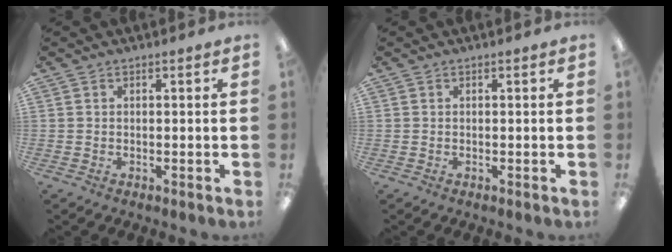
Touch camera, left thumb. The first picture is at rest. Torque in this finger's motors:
{"motor_torque": [0.02, 0.00, 0.13, -0.11, 0.00]}